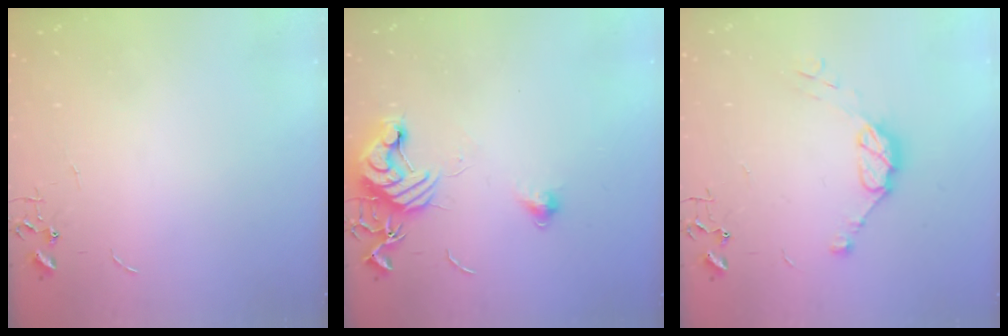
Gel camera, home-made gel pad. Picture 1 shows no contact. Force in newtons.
{"total": 12.2, "press": 12.2, "slide": 1.3}
{"total": 9.4, "press": 9.4, "slide": 0.6}